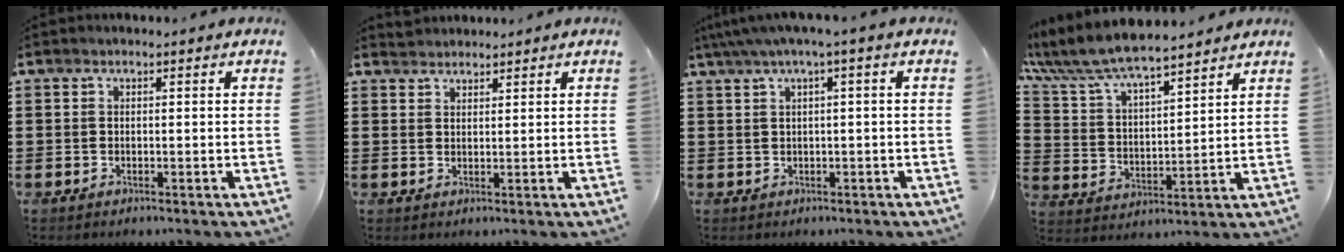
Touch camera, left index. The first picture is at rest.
{"total": 1.8, "force": [1.6, 0.6, -0.3], "torque": [0.002, 0.003, 0.034]}
{"total": 2.2, "force": [-0.2, 0.2, 2.2], "torque": [-0.039, -0.001, -0.006]}
{"total": 7.8, "force": [7.1, 1.4, 2.8], "torque": [-0.087, -0.034, 0.124]}